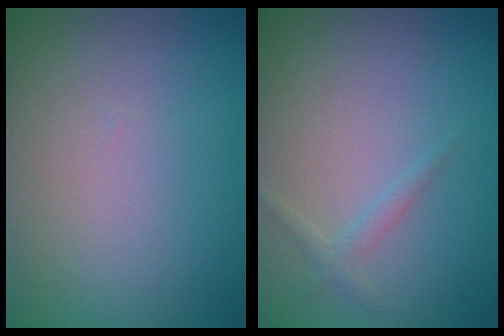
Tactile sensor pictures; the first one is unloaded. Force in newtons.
{"total": 1.0, "press": 1.0, "slide": 0.2}